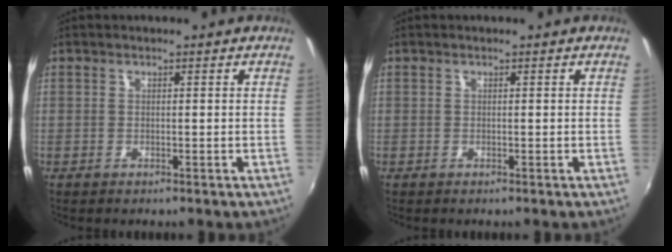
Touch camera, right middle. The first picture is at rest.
{"total": 0.0}